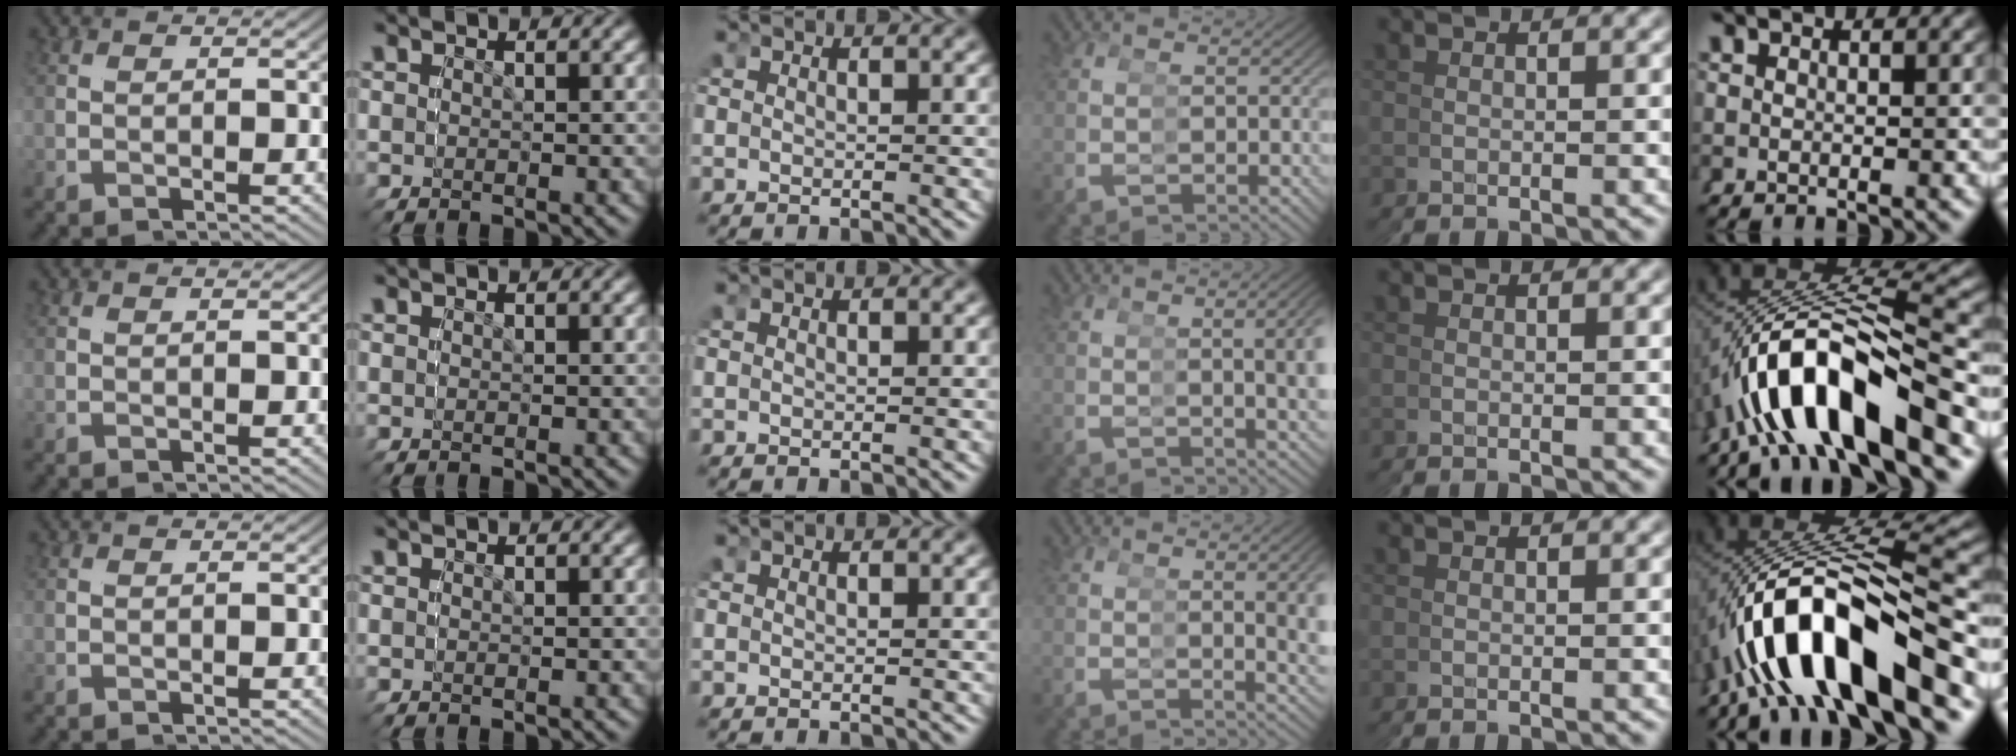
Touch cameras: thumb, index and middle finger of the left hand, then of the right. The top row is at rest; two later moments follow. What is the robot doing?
{"motion": "grasp_and_lifting", "object": "cup"}